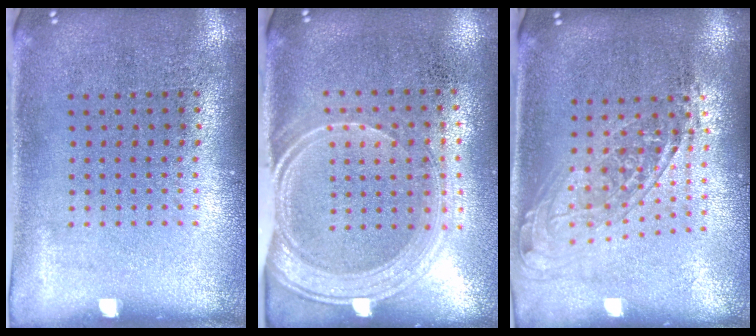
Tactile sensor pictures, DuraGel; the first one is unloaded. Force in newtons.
{"total": 2.1, "press": 1.7, "slide": 1.2}
{"total": 1.7, "press": 1.4, "slide": 1.0}